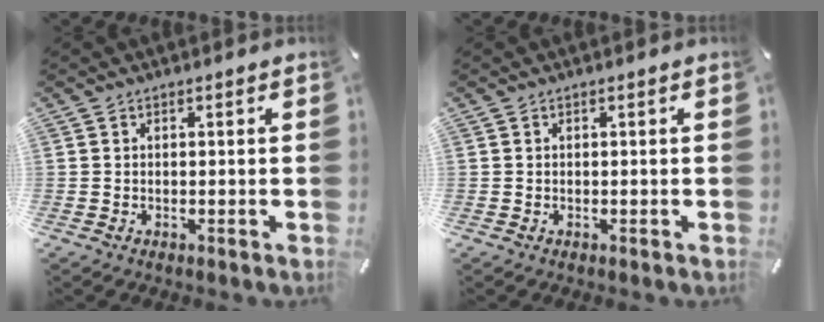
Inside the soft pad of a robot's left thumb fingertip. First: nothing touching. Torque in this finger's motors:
{"motor_torque": [0.00, 0.00, 0.00, 0.00, 0.00]}